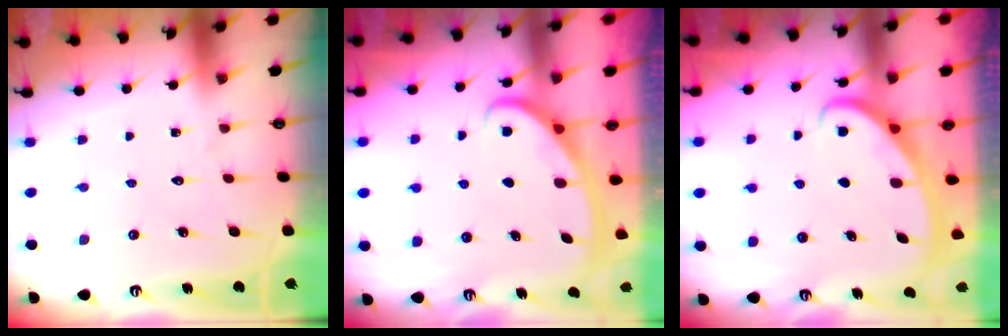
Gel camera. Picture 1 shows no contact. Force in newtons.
{"total": 3.0, "press": 3.0, "slide": 0.4}
{"total": 3.0, "press": 3.0, "slide": 0.4}